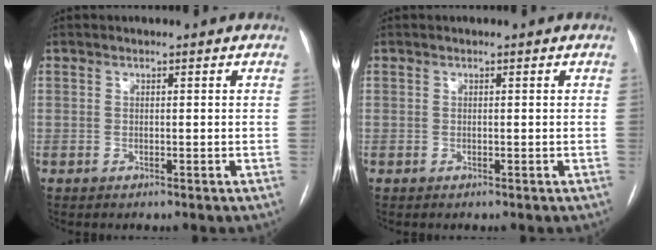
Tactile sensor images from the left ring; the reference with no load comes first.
{"total": 0.0}